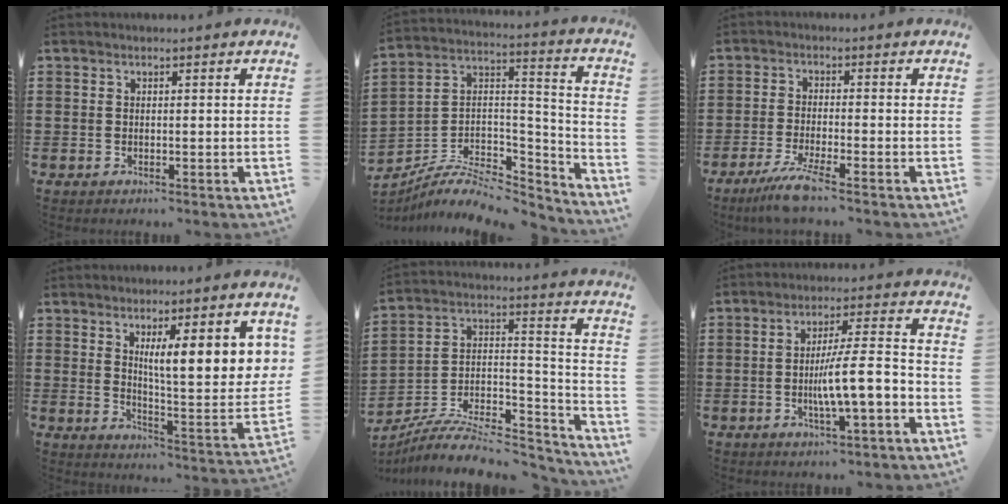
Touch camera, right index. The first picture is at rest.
{"total": 7.6, "force": [-5.6, 3.6, 3.6], "torque": [-0.067, 0.007, -0.105]}
{"total": 5.2, "force": [-3.8, -0.2, 3.5], "torque": [-0.083, -0.022, -0.073]}
{"total": 9.6, "force": [4.3, 2.0, 8.4], "torque": [-0.136, -0.022, 0.065]}
{"total": 8.9, "force": [-7.5, 2.8, 3.9], "torque": [-0.058, 0.015, -0.143]}
{"total": 8.9, "force": [-2.9, 1.5, 8.3], "torque": [-0.146, 0.004, -0.053]}